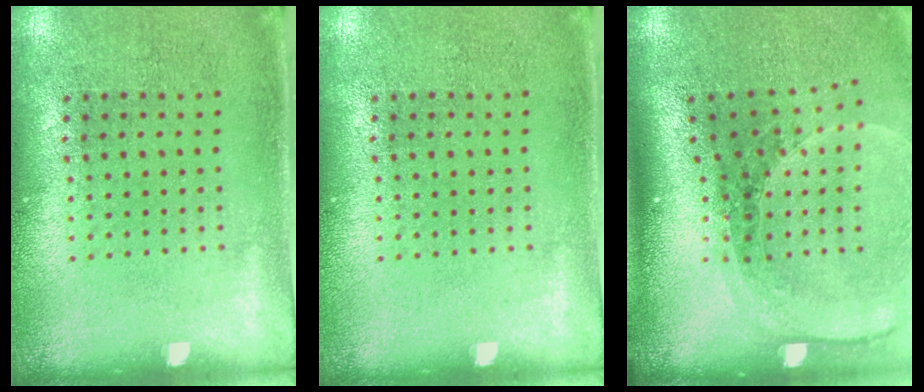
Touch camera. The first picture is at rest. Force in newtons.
{"total": 0.0}
{"total": 1.9, "press": 1.6, "slide": 1.0}